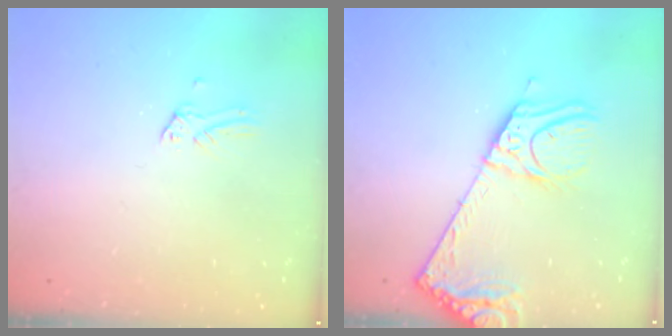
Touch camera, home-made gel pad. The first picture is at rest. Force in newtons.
{"total": 12.9, "press": 12.6, "slide": 2.8}